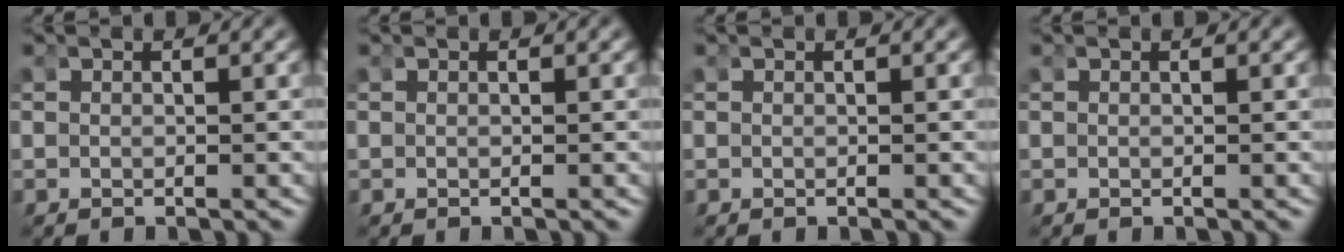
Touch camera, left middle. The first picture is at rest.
{"total": 0.0}
{"total": 0.0}
{"total": 0.0}